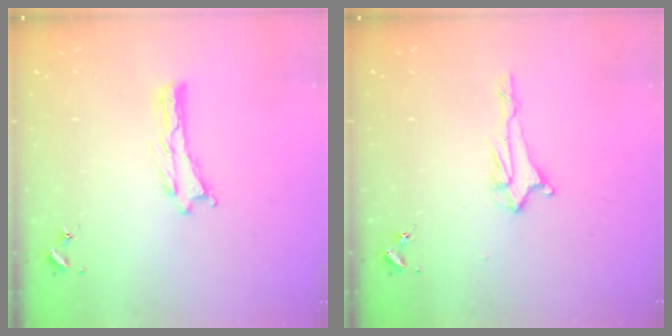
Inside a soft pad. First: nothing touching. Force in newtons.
{"total": 2.1, "press": 2.0, "slide": 0.4}